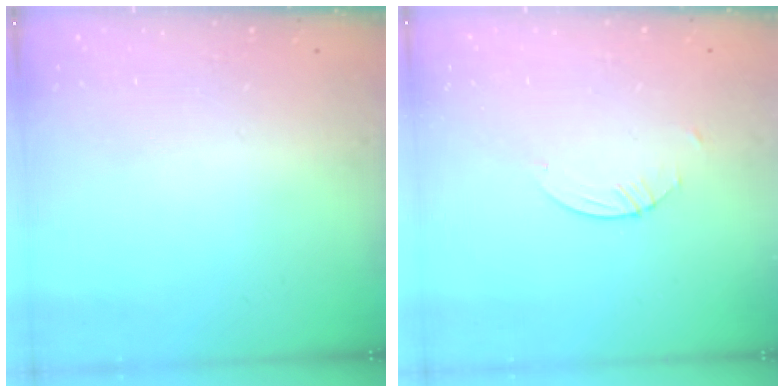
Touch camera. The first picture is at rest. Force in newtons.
{"total": 0.8, "press": 0.8, "slide": 0.2}